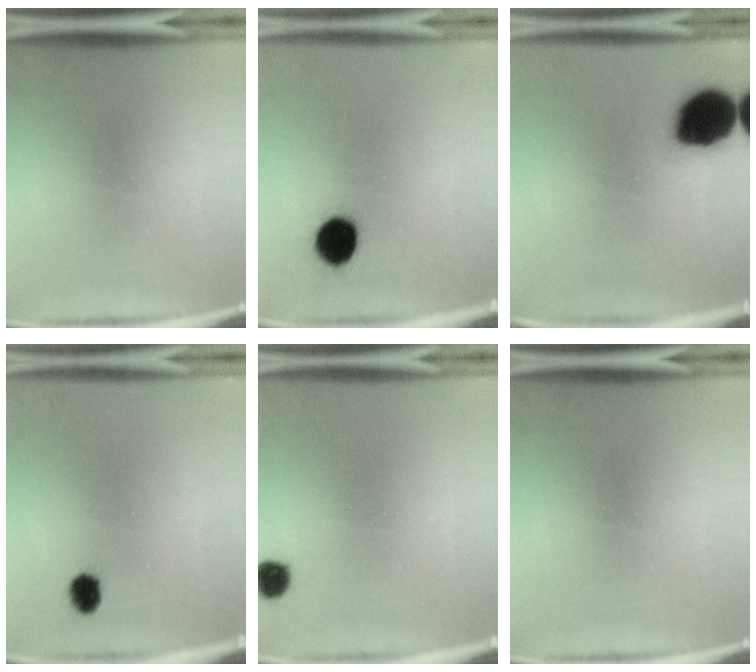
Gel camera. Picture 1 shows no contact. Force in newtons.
{"total": 7.8}
{"total": 16.2}
{"total": 3.1}
{"total": 3.2}
{"total": 0.0}